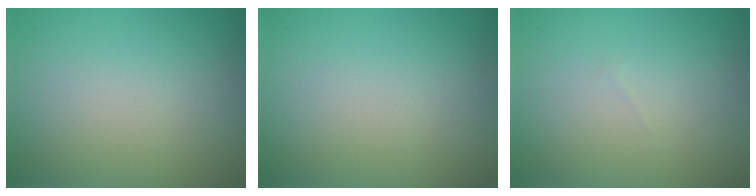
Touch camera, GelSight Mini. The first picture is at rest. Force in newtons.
{"total": 0.0}
{"total": 0.0}